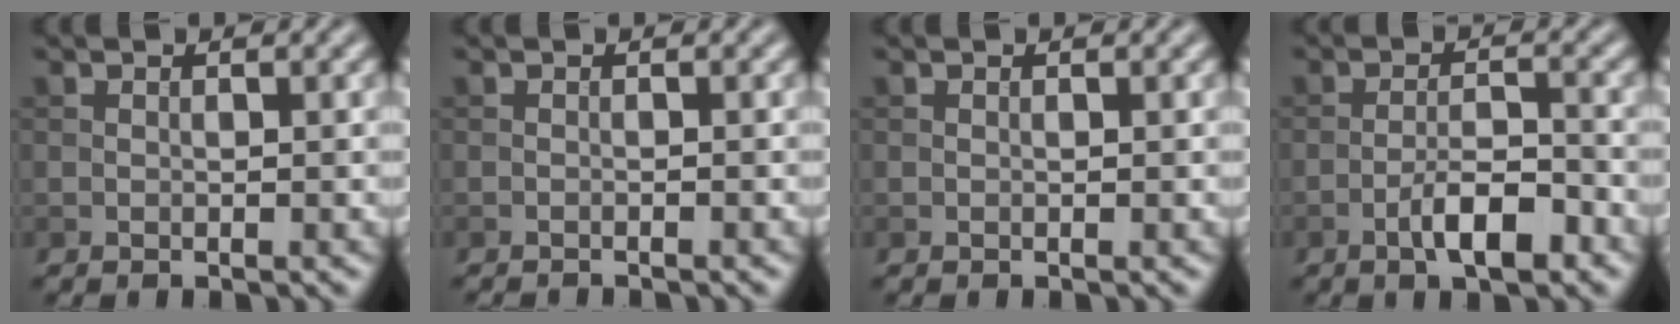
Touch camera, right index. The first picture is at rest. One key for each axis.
{"total": 1.3, "fx": -1.3, "fy": 0.2, "fz": 0.4, "tx": 0.005, "ty": -0.003, "tz": -0.020}
{"total": 0.0}
{"total": 4.3, "fx": -2.3, "fy": 1.3, "fz": 3.4, "tx": -0.058, "ty": 0.007, "tz": -0.041}